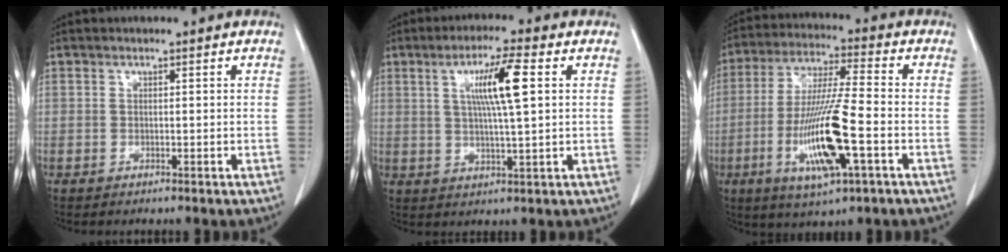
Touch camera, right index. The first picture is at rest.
{"total": 8.1, "force": [2.2, 0.1, 7.8], "torque": [-0.142, 0.003, 0.039]}
{"total": 14.4, "force": [-4.5, 1.2, 13.7], "torque": [-0.274, -0.017, -0.081]}